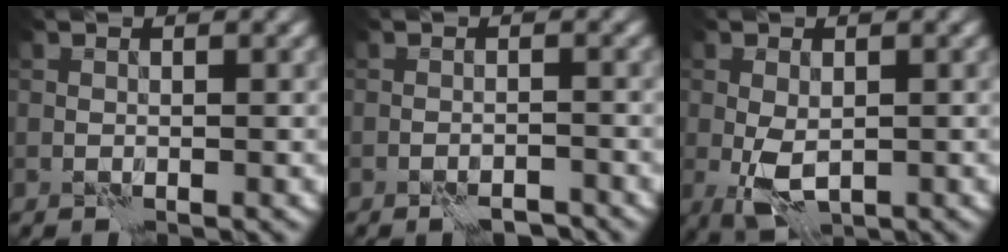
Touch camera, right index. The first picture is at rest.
{"total": 3.0, "force": [-2.6, 0.6, 1.4], "torque": [-0.020, 0.006, -0.037]}
{"total": 3.5, "force": [-0.6, 2.0, 2.8], "torque": [-0.063, -0.008, -0.010]}